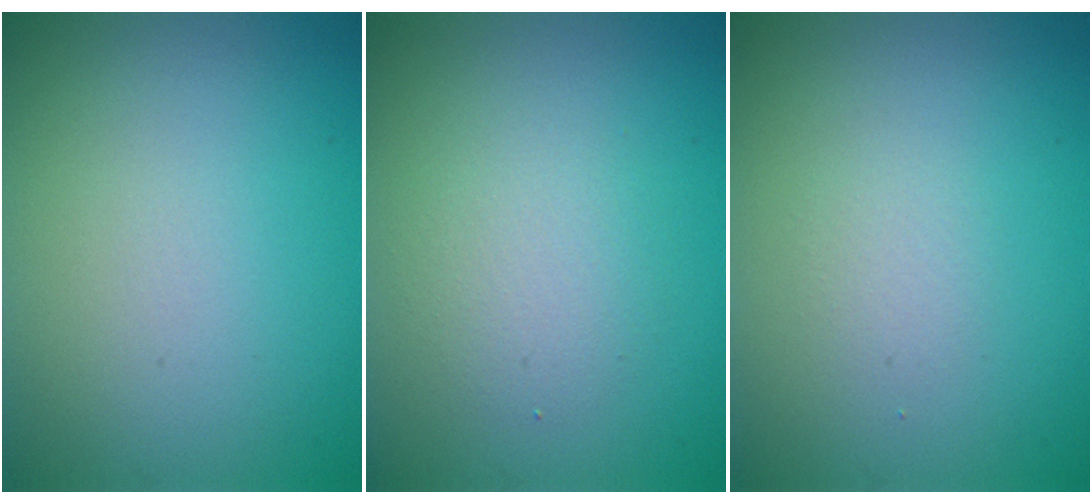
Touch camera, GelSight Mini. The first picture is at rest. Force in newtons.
{"total": 2.5, "press": 2.5, "slide": 0.1}
{"total": 1.0, "press": 1.0, "slide": 0.1}